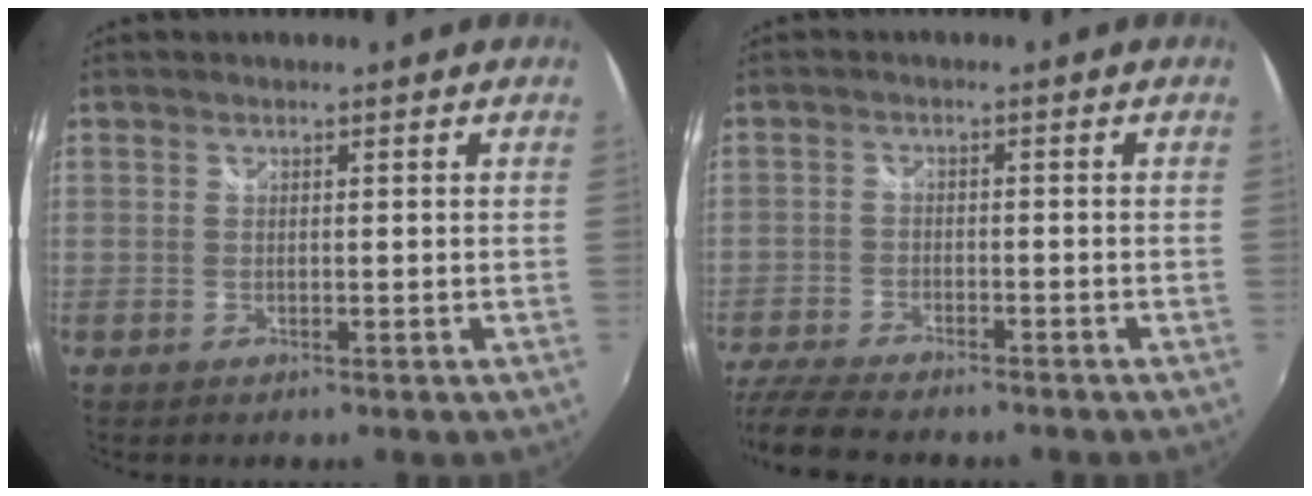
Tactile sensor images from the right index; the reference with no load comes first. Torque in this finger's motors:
{"motor_torque": [-0.03, -0.31, 0.31, 0.08]}